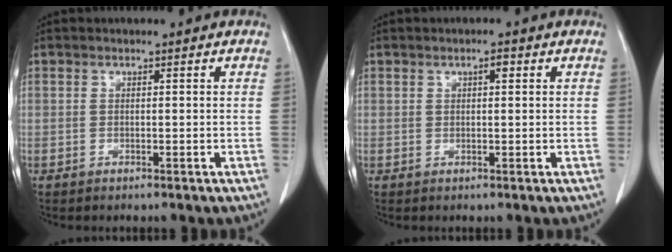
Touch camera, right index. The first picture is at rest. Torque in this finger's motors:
{"motor_torque": [0.15, -0.10, -0.03, 0.01]}